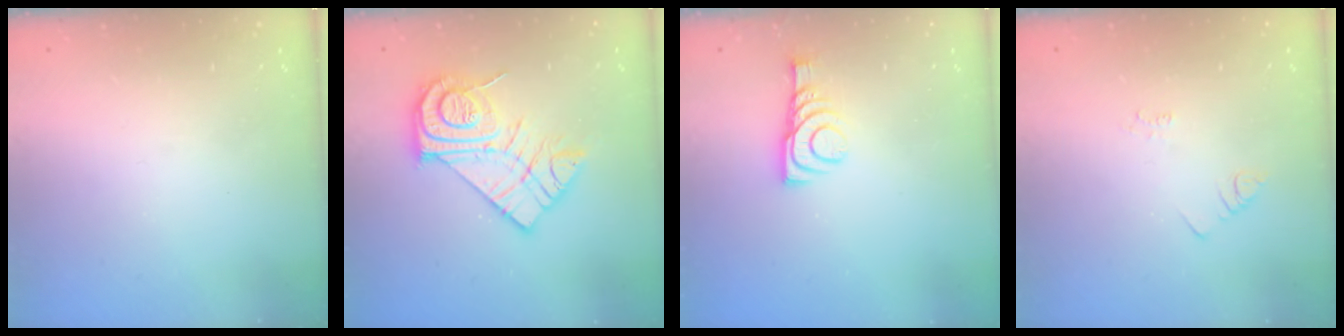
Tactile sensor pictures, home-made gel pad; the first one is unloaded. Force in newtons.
{"total": 16.5, "press": 16.5, "slide": 1.2}
{"total": 9.2, "press": 9.2, "slide": 0.2}
{"total": 2.2, "press": 2.1, "slide": 0.4}